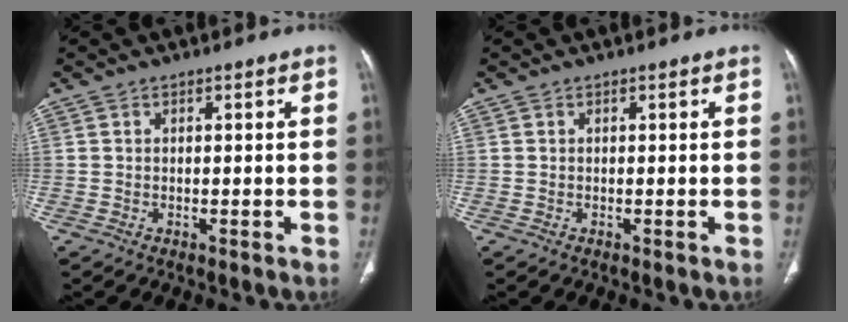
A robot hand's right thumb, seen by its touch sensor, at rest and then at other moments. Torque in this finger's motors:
{"motor_torque": [0.01, 0.01, 0.02, 0.02, 0.00]}